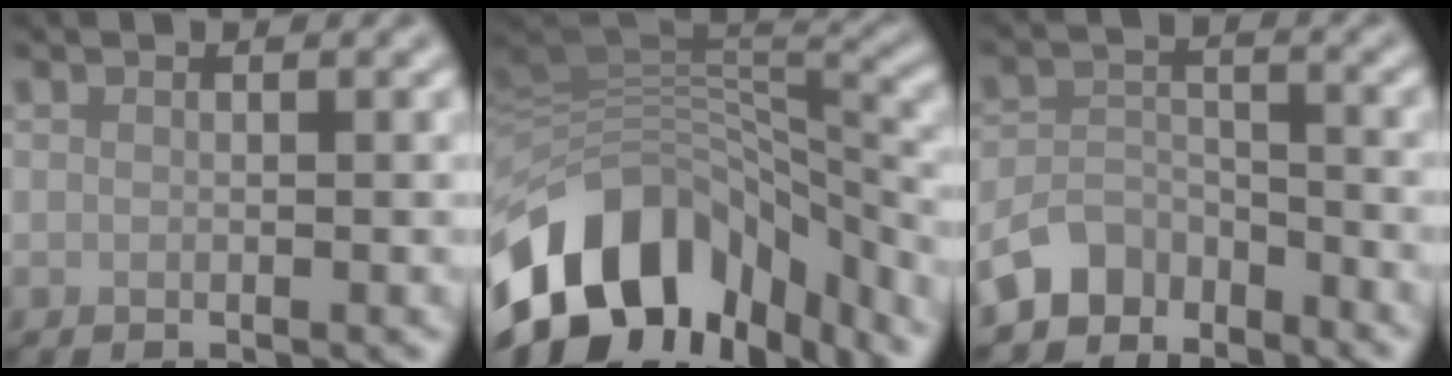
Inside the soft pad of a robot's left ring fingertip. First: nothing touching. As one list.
[{"total": 13.8, "force": [-6.8, 9.1, 7.8], "torque": [-0.166, 0.003, -0.105]}, {"total": 4.0, "force": [-3.5, 1.9, 0.6], "torque": [-0.001, 0.002, -0.075]}]